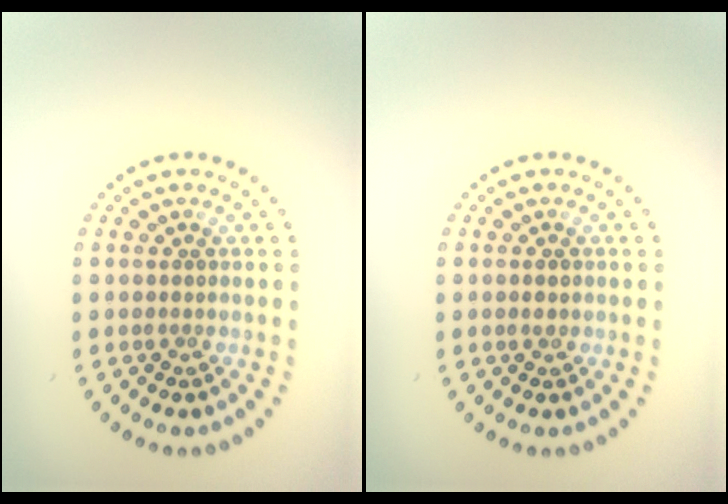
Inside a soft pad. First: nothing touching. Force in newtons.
{"total": 1.2, "press": 1.2, "slide": 0.0}